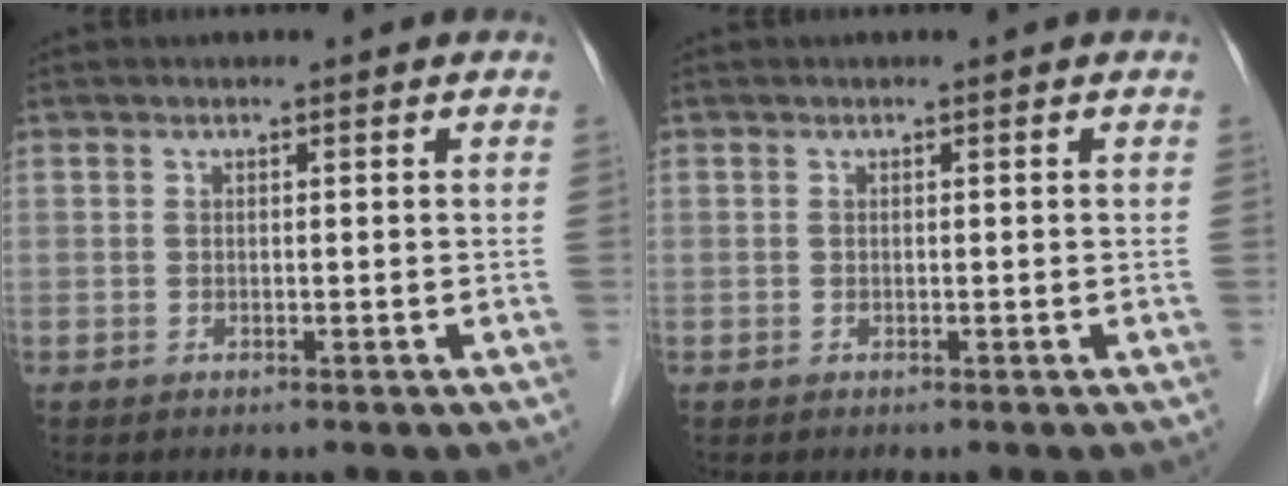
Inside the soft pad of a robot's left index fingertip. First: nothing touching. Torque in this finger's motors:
{"motor_torque": [0.01, 0.00, -0.03, -0.01]}